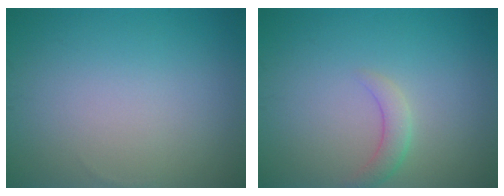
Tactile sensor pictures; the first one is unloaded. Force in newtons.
{"total": 1.8, "press": 1.8, "slide": 0.1}